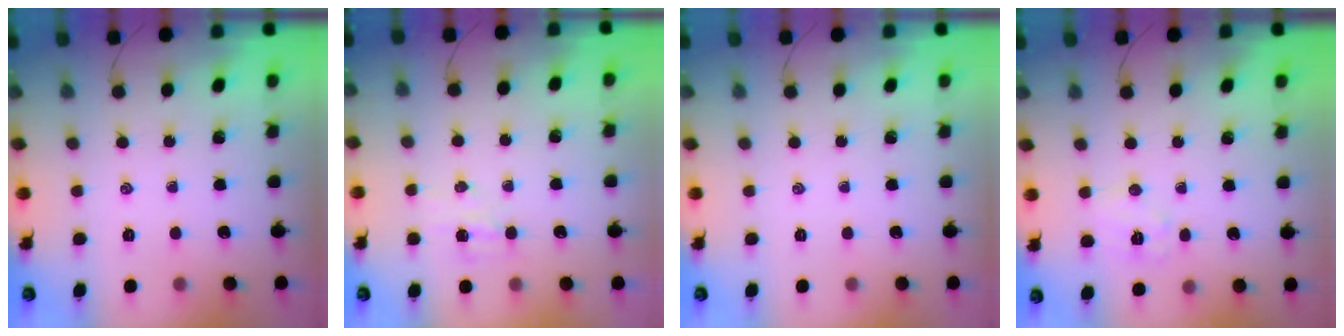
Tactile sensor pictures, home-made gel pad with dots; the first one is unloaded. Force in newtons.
{"total": 4.0, "press": 3.8, "slide": 1.1}
{"total": 0.0}
{"total": 7.3, "press": 7.2, "slide": 0.9}